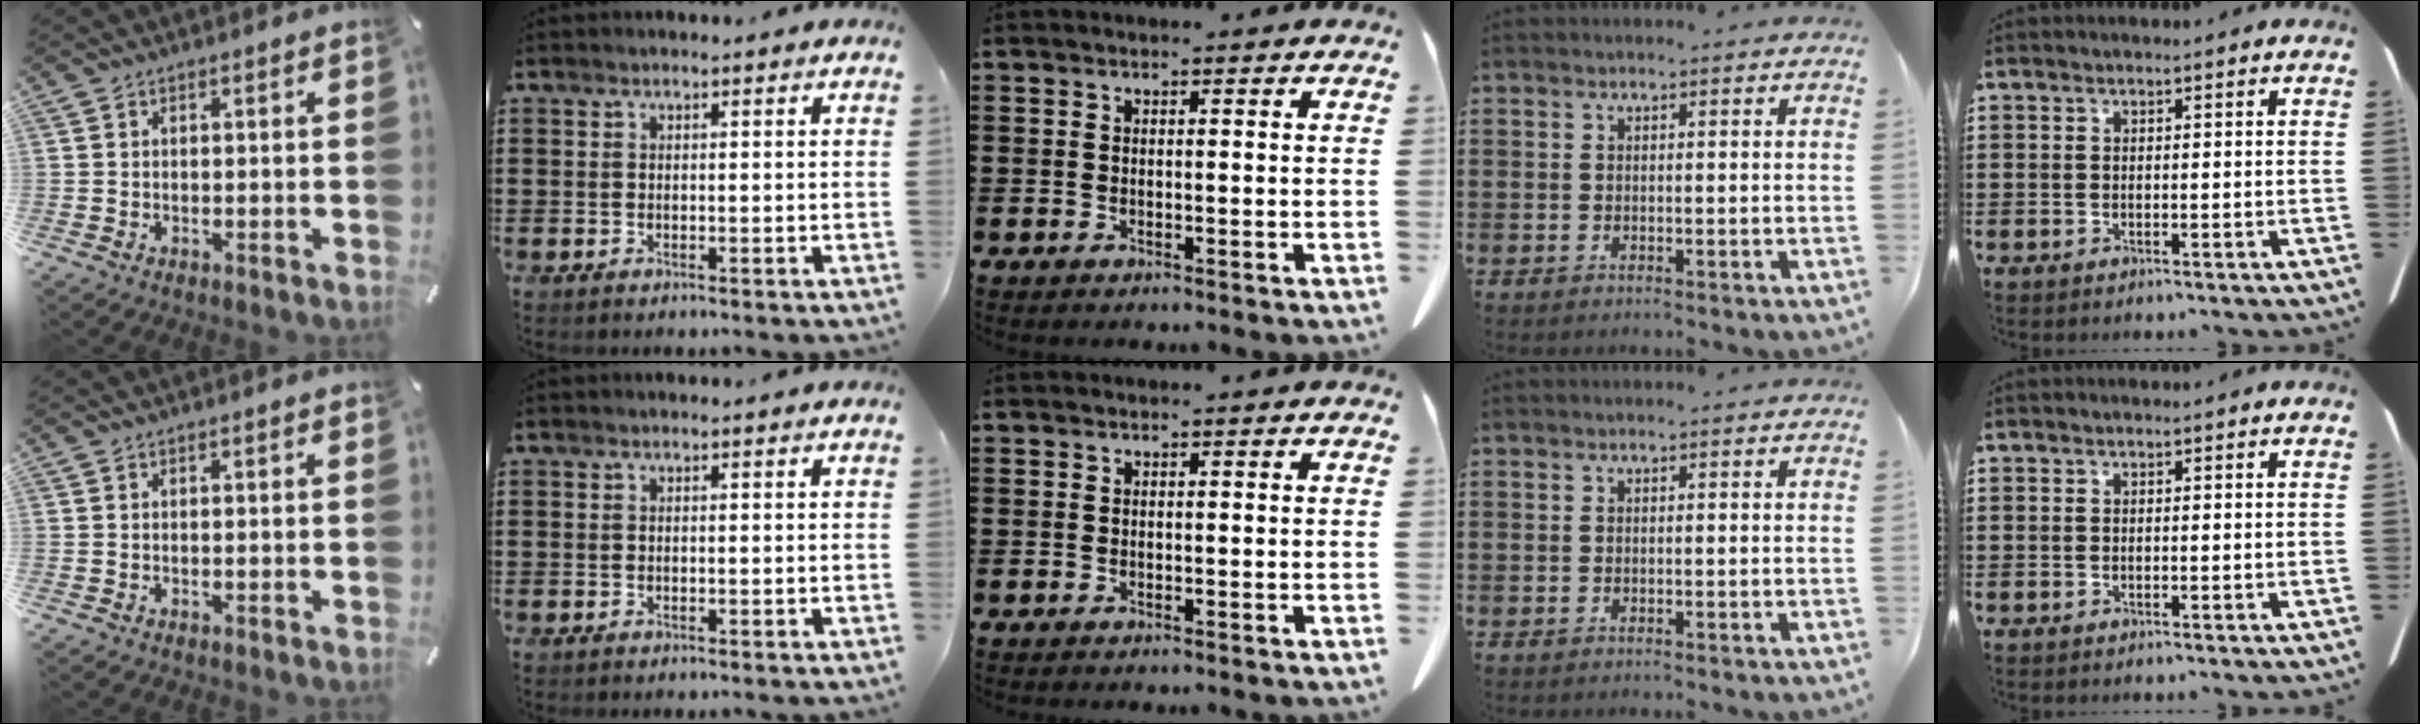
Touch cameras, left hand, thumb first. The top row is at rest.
{}